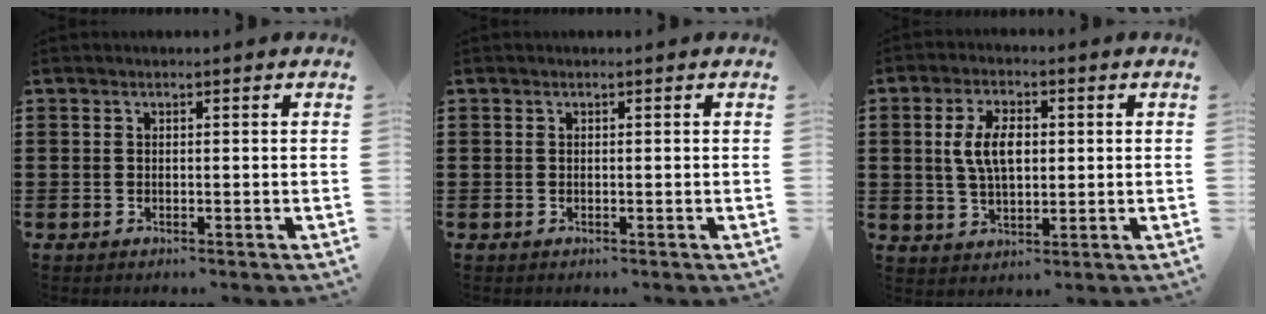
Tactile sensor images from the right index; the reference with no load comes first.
{"total": 0.0}
{"total": 6.7, "force": [0.8, 3.4, 5.7], "torque": [-0.114, 0.006, 0.008]}